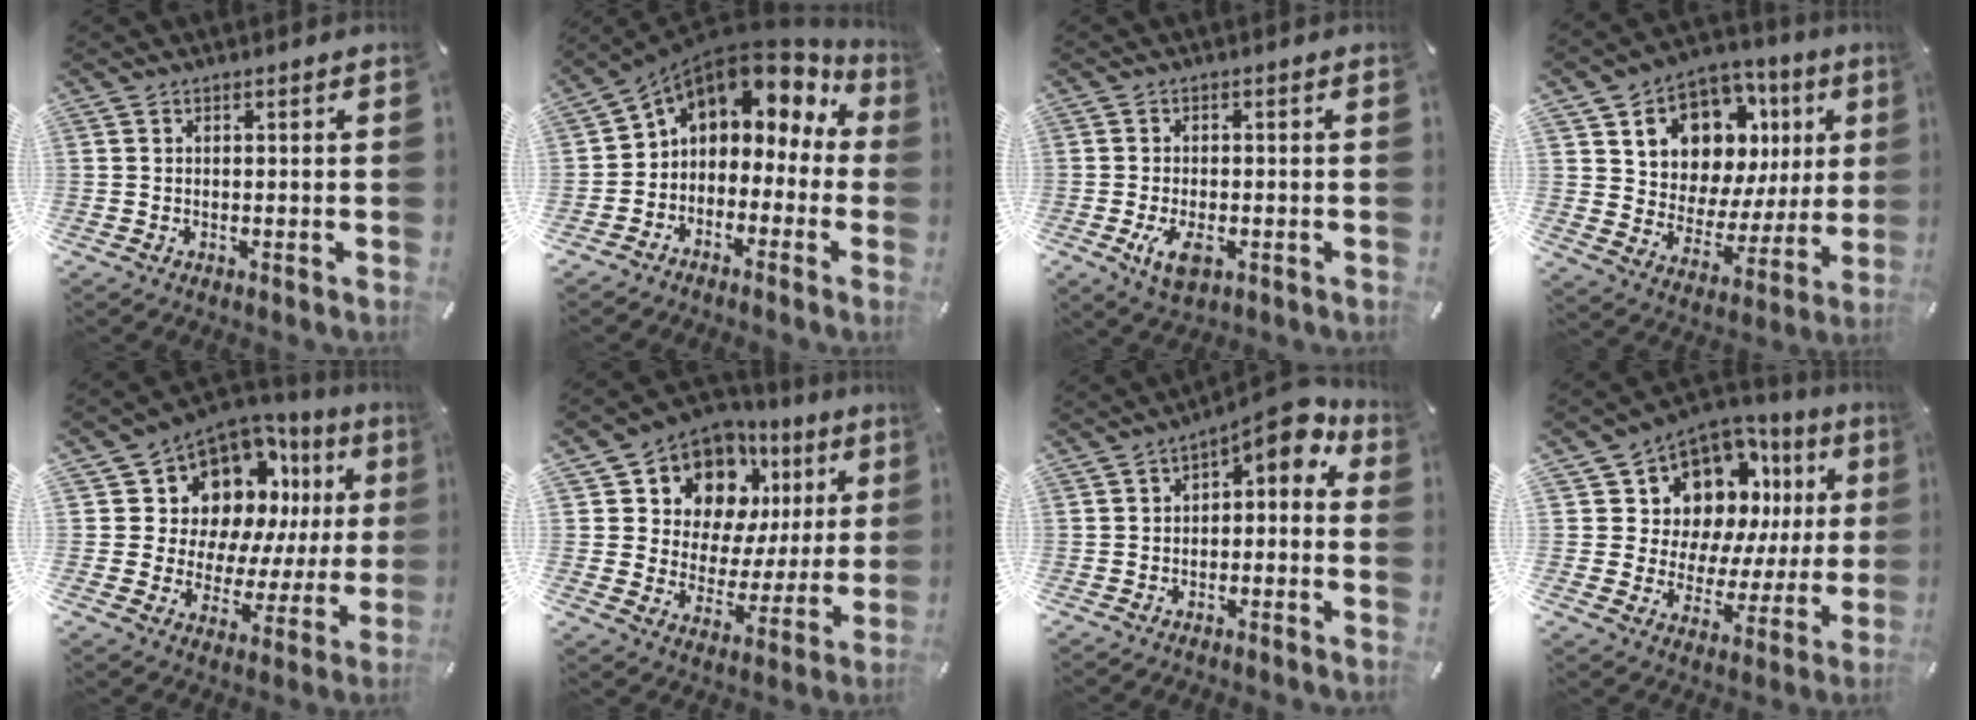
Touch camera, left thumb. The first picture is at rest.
{"total": 7.4, "force": [4.3, 5.6, 2.4], "torque": [-0.051, -0.044, 0.074]}
{"total": 5.4, "force": [-1.9, 3.1, 4.1], "torque": [-0.091, -0.005, -0.039]}
{"total": 10.6, "force": [6.5, 7.9, 2.7], "torque": [-0.049, -0.070, 0.118]}
{"total": 12.4, "force": [7.2, 9.1, 4.4], "torque": [-0.075, -0.078, 0.129]}
{"total": 12.1, "force": [7.9, 8.6, 3.4], "torque": [-0.067, -0.070, 0.145]}
{"total": 6.4, "force": [2.6, 3.1, 5.0], "torque": [-0.072, -0.019, 0.036]}
{"total": 11.1, "force": [6.9, 8.0, 3.1], "torque": [-0.055, -0.082, 0.124]}